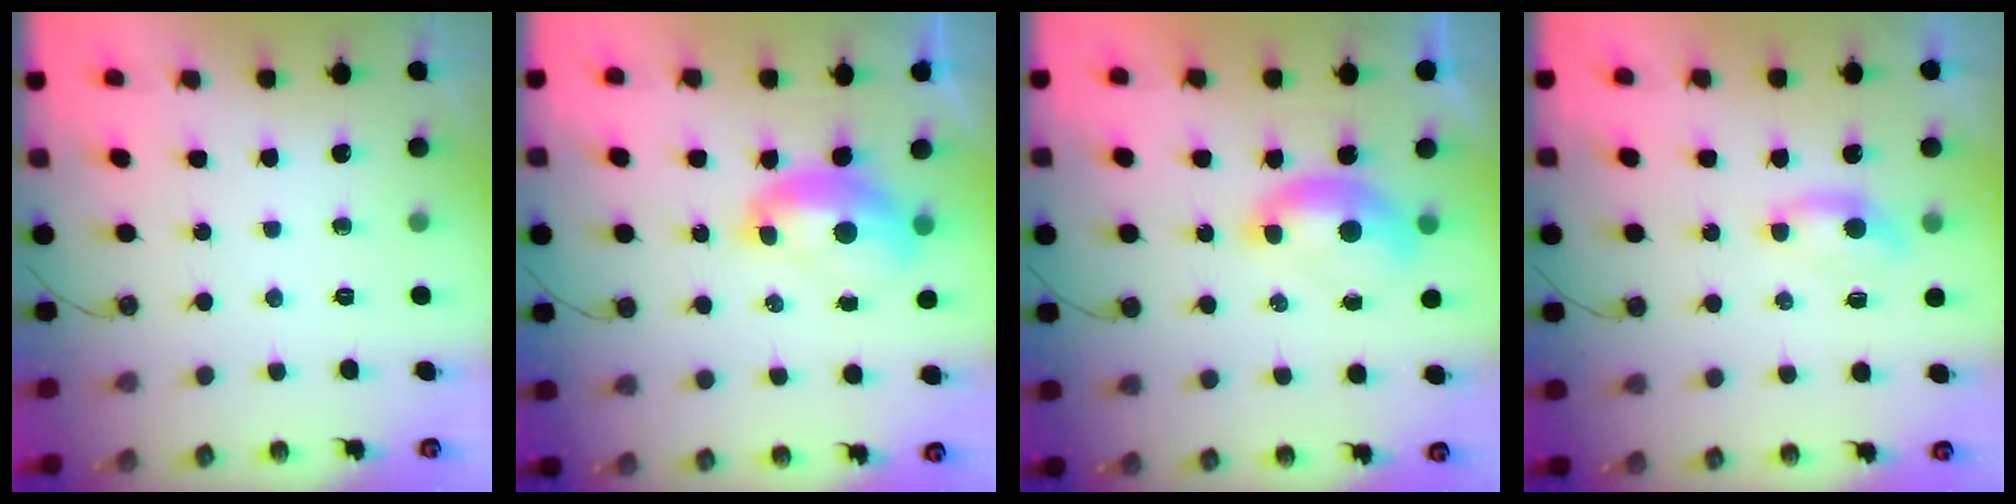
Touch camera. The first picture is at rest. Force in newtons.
{"total": 2.1, "press": 2.0, "slide": 0.7}
{"total": 1.7, "press": 1.6, "slide": 0.7}
{"total": 0.0}